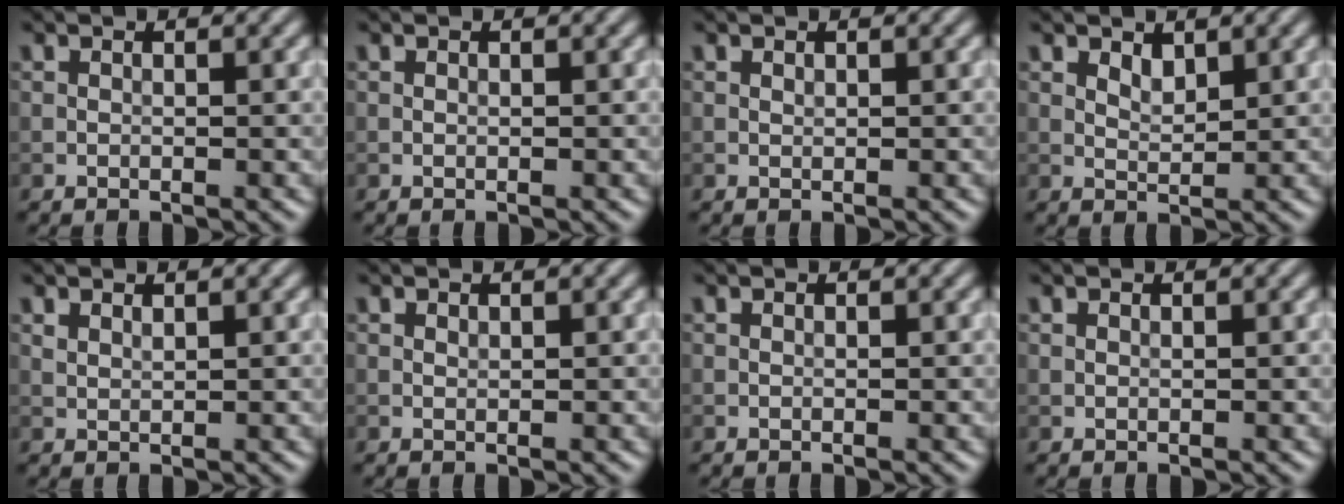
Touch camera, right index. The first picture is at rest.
{"total": 0.0}
{"total": 0.0}
{"total": 1.4, "force": [0.9, 0.7, 0.8], "torque": [-0.016, -0.002, 0.020]}
{"total": 0.8, "force": [0.7, 0.2, 0.3], "torque": [-0.011, -0.001, 0.016]}
{"total": 0.0}
{"total": 0.0}
{"total": 0.0}